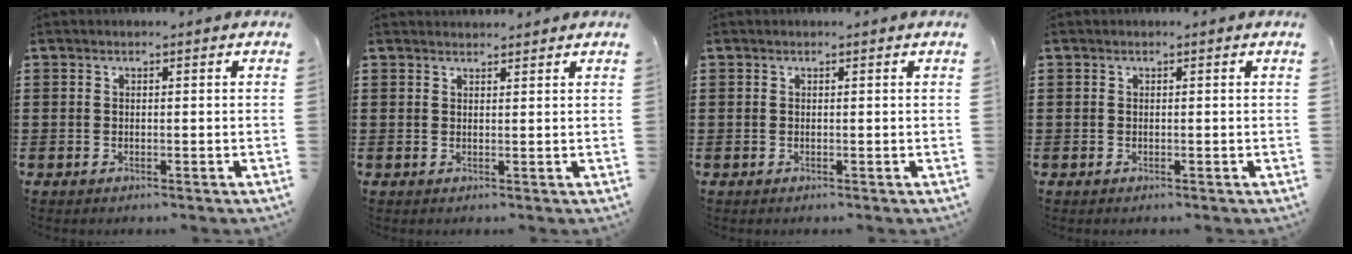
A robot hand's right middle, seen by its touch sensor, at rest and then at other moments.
{"total": 1.3, "force": [1.3, 0.2, 0.0], "torque": [-0.002, 0.002, 0.025]}
{"total": 0.0}
{"total": 0.0}